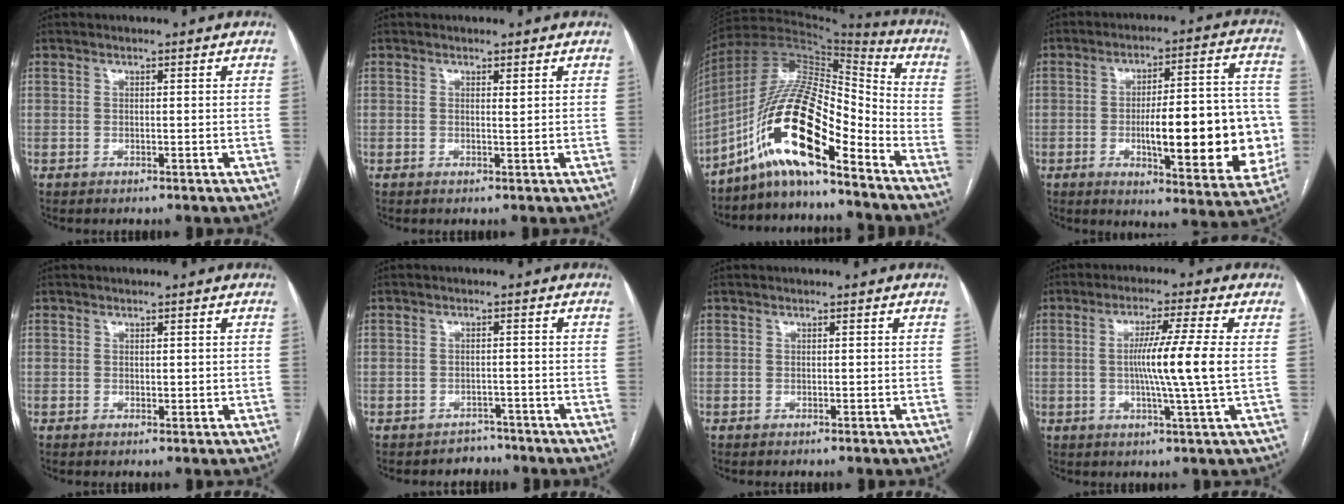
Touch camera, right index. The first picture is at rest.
{"total": 0.5, "force": [0.4, 0.0, 0.4], "torque": [-0.008, -0.003, 0.006]}
{"total": 16.1, "force": [-9.3, 3.4, 12.7], "torque": [-0.244, 0.023, -0.167]}
{"total": 20.8, "force": [-3.6, 4.9, 19.9], "torque": [-0.221, 0.024, -0.033]}
{"total": 1.1, "force": [0.3, 0.8, 0.6], "torque": [-0.007, -0.003, 0.008]}
{"total": 2.6, "force": [-2.0, 1.5, -0.8], "torque": [0.012, 0.012, -0.031]}
{"total": 0.0}
{"total": 9.1, "force": [0.2, -1.6, 8.9], "torque": [-0.157, -0.007, 0.003]}